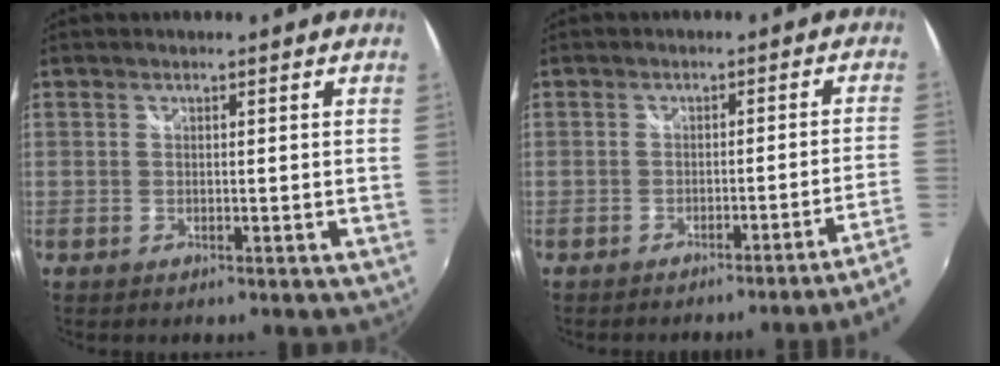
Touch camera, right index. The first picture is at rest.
{"total": 5.5, "force": [-3.5, -2.5, 3.4], "torque": [-0.052, -0.018, -0.044]}